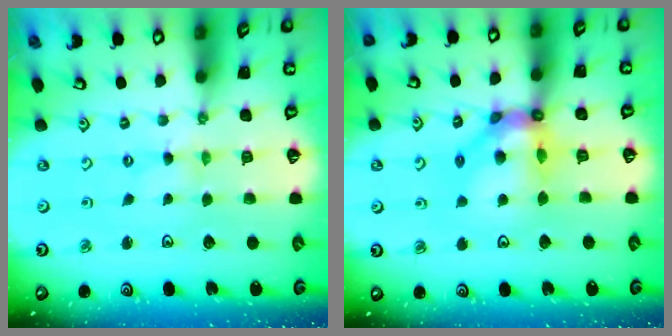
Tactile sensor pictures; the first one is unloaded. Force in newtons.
{"total": 12.2, "press": 12.1, "slide": 1.8}